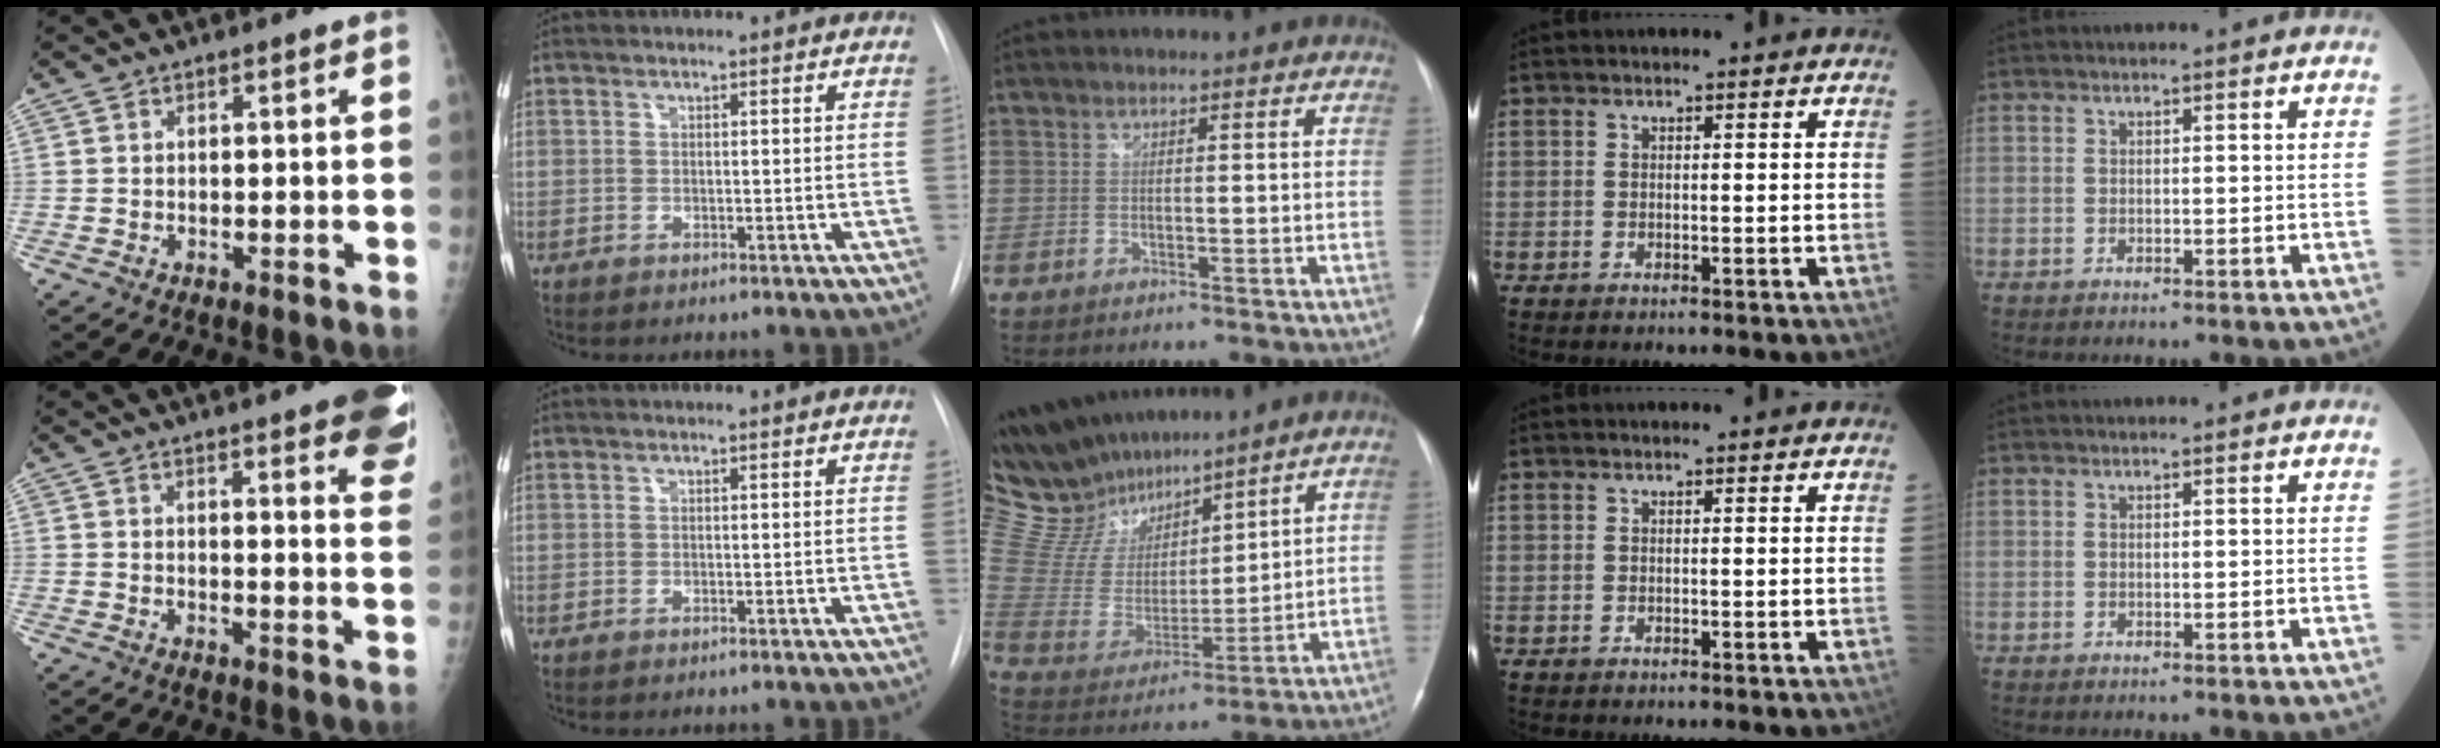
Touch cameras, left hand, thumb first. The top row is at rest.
{"thumb": {"total": 17.6, "force": [12.1, 3.6, 12.2], "torque": [-0.129, -0.042, 0.129]}, "middle": {"total": 18.4, "force": [16.0, 6.2, 6.7], "torque": [-0.139, 0.028, 0.312]}}